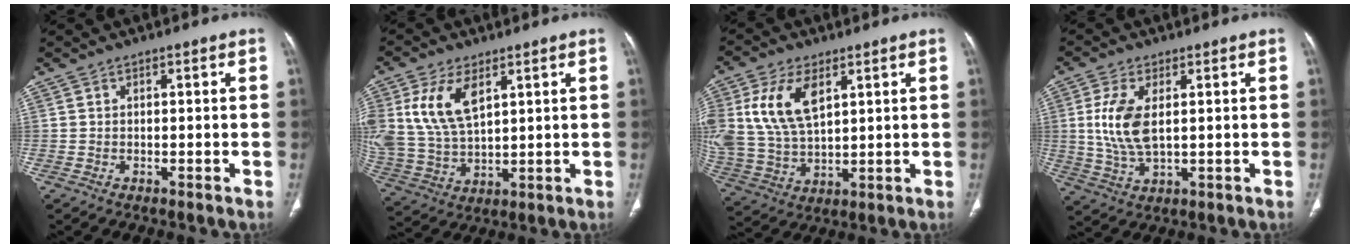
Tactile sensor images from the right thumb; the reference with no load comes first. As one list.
[{"total": 12.6, "force": [5.0, 6.9, 9.4], "torque": [-0.193, -0.011, 0.107]}, {"total": 13.9, "force": [5.0, 7.7, 10.4], "torque": [-0.214, -0.008, 0.107]}, {"total": 8.9, "force": [1.3, 4.3, 7.7], "torque": [-0.169, -0.010, 0.031]}]